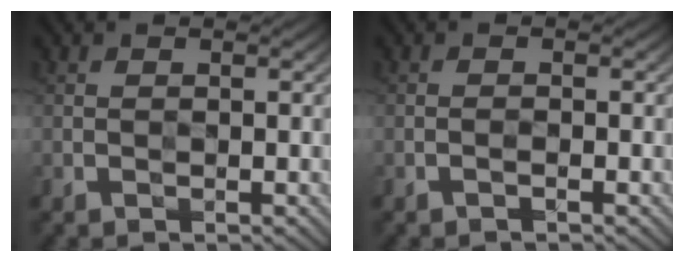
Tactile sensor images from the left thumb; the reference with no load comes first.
{"total": 0.7, "force": [-0.5, -0.4, 0.3], "torque": [-0.009, 0.007, -0.010]}